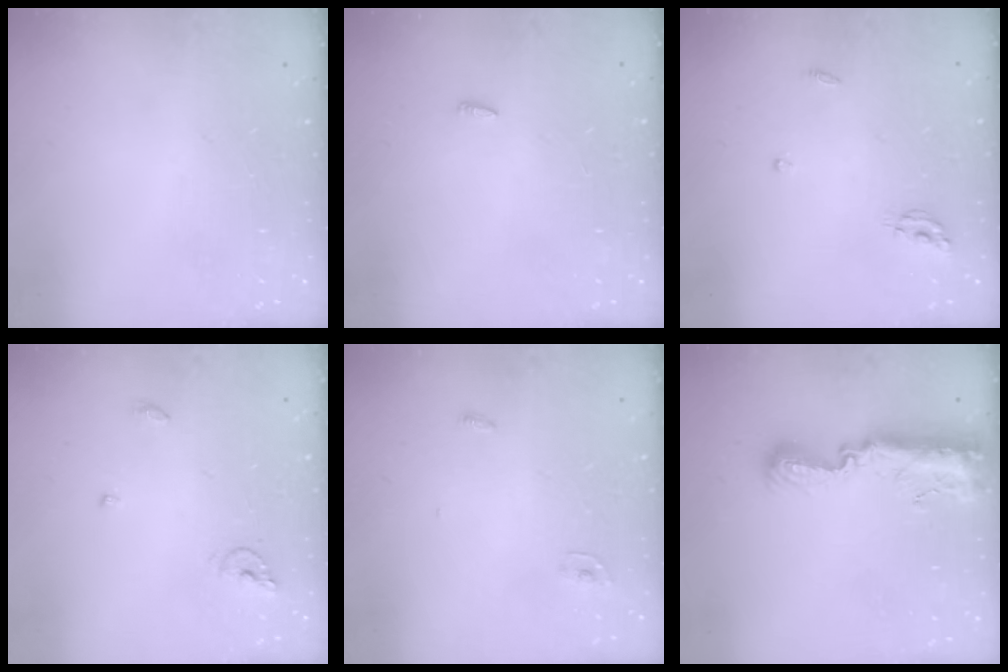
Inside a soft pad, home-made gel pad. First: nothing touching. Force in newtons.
{"total": 2.1, "press": 1.9, "slide": 0.7}
{"total": 5.2, "press": 5.2, "slide": 0.4}
{"total": 6.2, "press": 6.2, "slide": 0.4}
{"total": 2.4, "press": 2.4, "slide": 0.2}
{"total": 11.5, "press": 11.4, "slide": 0.9}